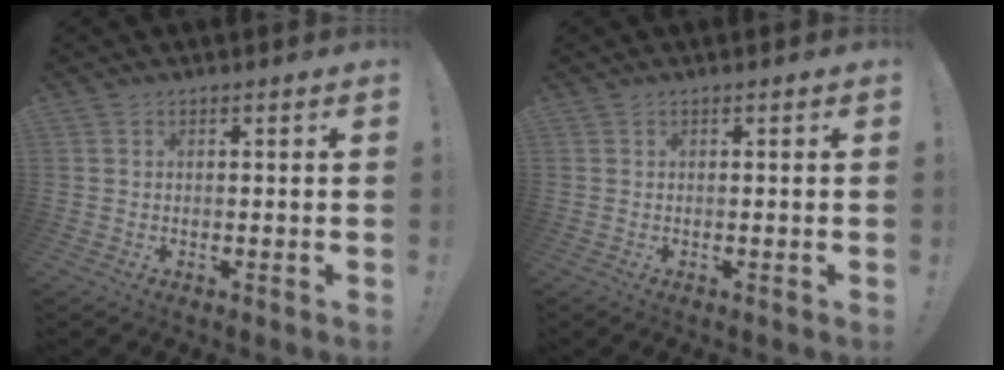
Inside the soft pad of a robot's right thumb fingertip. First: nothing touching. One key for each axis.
{"total": 0.0}